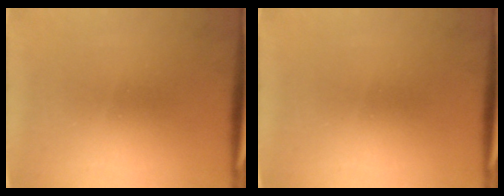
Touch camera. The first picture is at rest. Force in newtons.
{"total": 0.0}